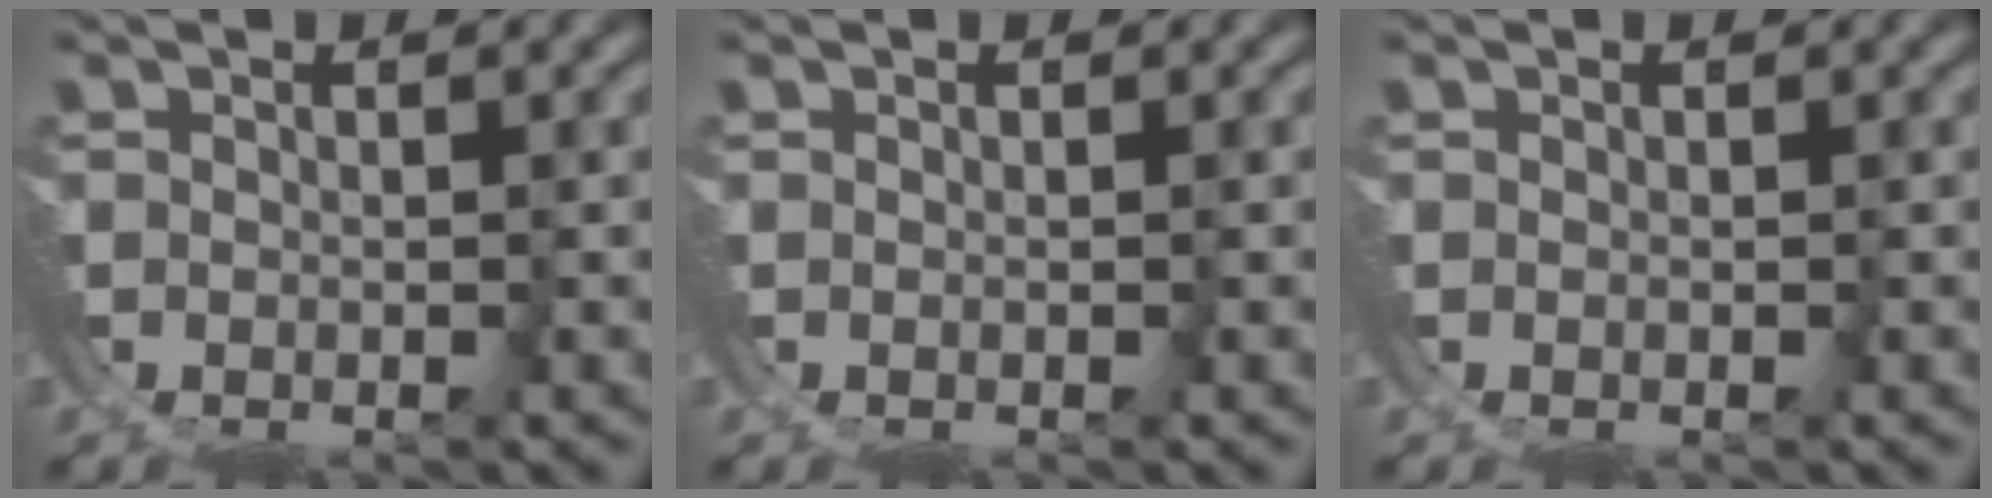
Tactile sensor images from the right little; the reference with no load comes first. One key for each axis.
{"total": 0.0}
{"total": 0.0}